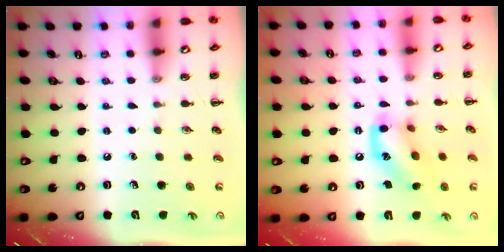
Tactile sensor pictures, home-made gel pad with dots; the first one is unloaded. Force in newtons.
{"total": 12.3, "press": 12.3, "slide": 0.8}